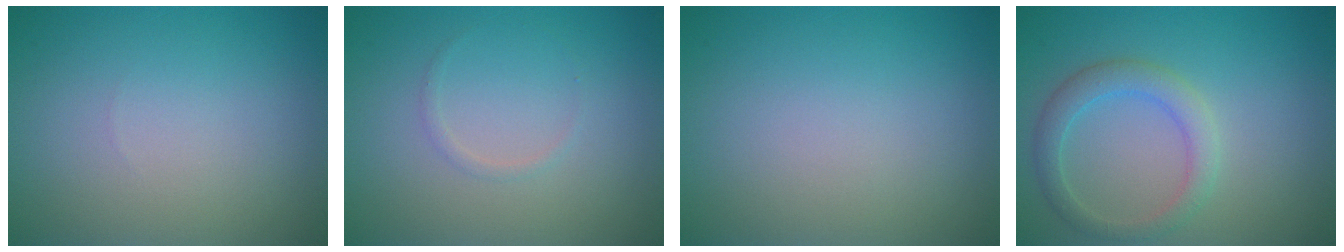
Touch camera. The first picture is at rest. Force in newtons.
{"total": 0.6, "press": 0.6, "slide": 0.0}
{"total": 0.0}
{"total": 2.8, "press": 2.8, "slide": 0.1}